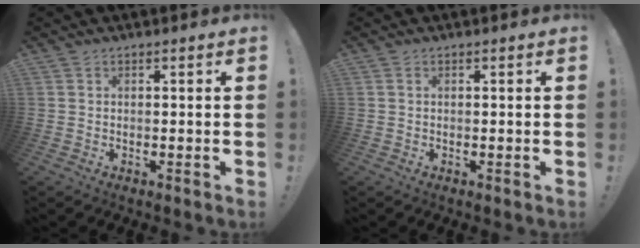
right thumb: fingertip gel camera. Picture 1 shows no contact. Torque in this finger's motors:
{"motor_torque": [-0.15, 0.07, 0.24, -0.09, 0.06]}